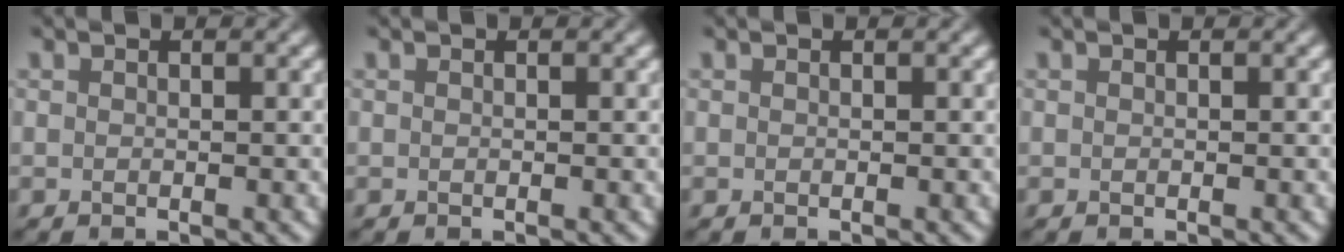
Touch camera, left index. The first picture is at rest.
{"total": 0.0}
{"total": 0.0}
{"total": 0.0}